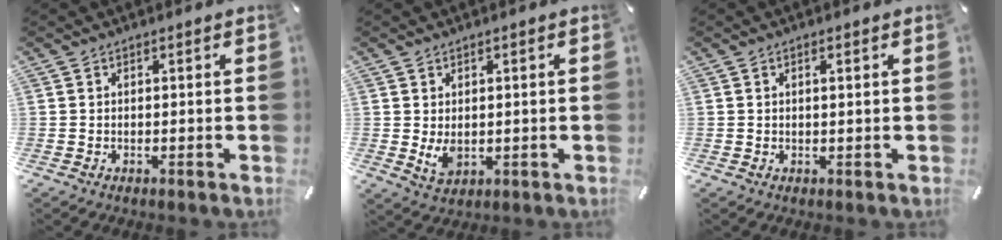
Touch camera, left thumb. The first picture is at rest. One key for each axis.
{"total": 4.2, "fx": 0.0, "fy": 3.0, "fz": 2.9, "tx": -0.065, "ty": -0.007, "tz": -0.003}
{"total": 1.1, "fx": 0.3, "fy": 0.2, "fz": 1.0, "tx": -0.021, "ty": 0.000, "tz": 0.004}